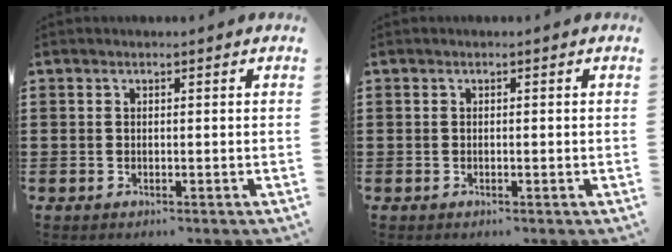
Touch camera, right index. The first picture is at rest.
{"total": 0.0}